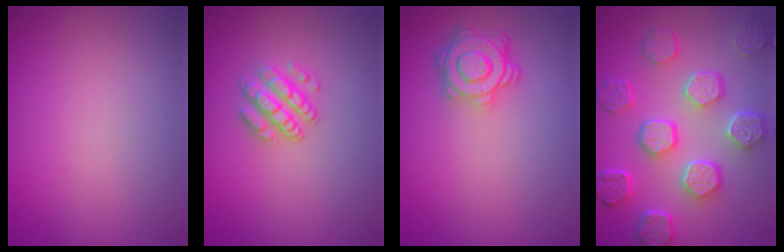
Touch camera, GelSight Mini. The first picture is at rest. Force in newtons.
{"total": 2.9, "press": 2.3, "slide": 1.6}
{"total": 4.4, "press": 3.7, "slide": 2.3}
{"total": 7.8, "press": 6.1, "slide": 4.9}